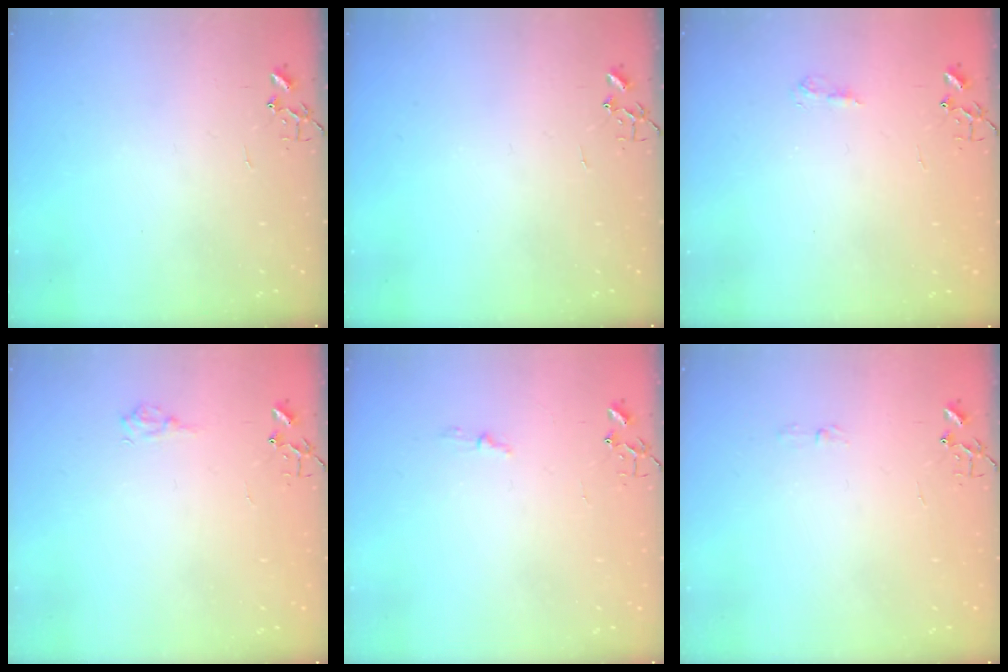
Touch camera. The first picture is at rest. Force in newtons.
{"total": 0.0}
{"total": 6.0, "press": 6.0, "slide": 0.5}
{"total": 7.0, "press": 6.9, "slide": 0.6}
{"total": 3.9, "press": 3.8, "slide": 0.4}
{"total": 2.9, "press": 2.9, "slide": 0.5}